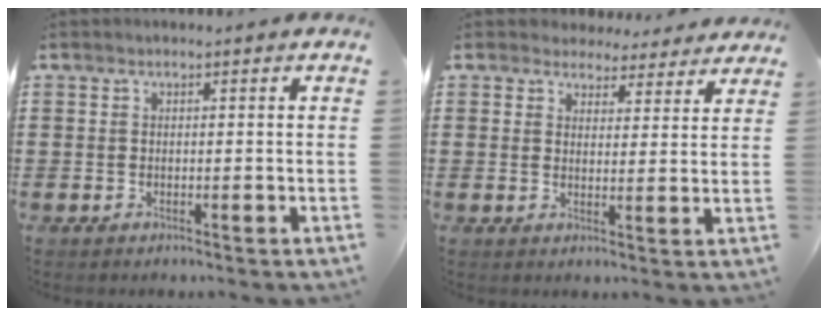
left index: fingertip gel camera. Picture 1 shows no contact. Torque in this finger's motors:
{"motor_torque": [2.14, 0.00, 0.31, -0.01]}